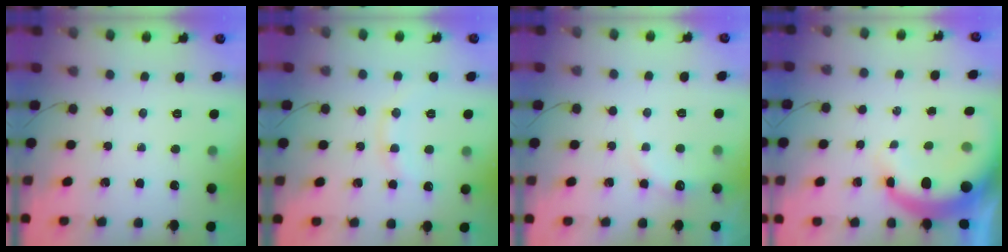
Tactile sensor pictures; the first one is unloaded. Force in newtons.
{"total": 10.5, "press": 10.4, "slide": 1.0}
{"total": 6.6, "press": 6.5, "slide": 1.4}
{"total": 8.3, "press": 8.2, "slide": 1.4}